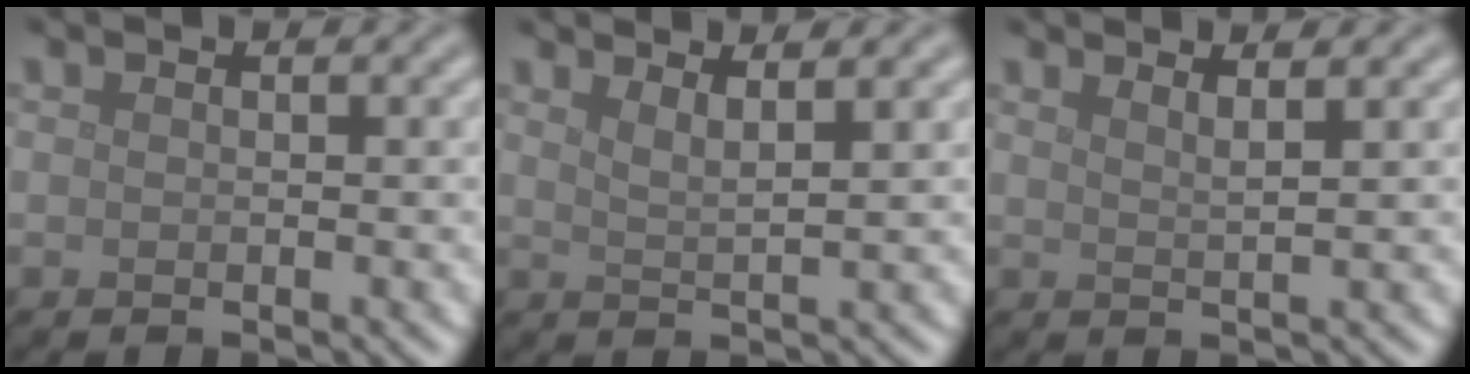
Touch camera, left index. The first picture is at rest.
{"total": 2.5, "force": [1.9, 0.6, 1.5], "torque": [-0.015, 0.003, 0.024]}
{"total": 2.2, "force": [1.7, 0.6, 1.3], "torque": [-0.006, 0.010, 0.009]}